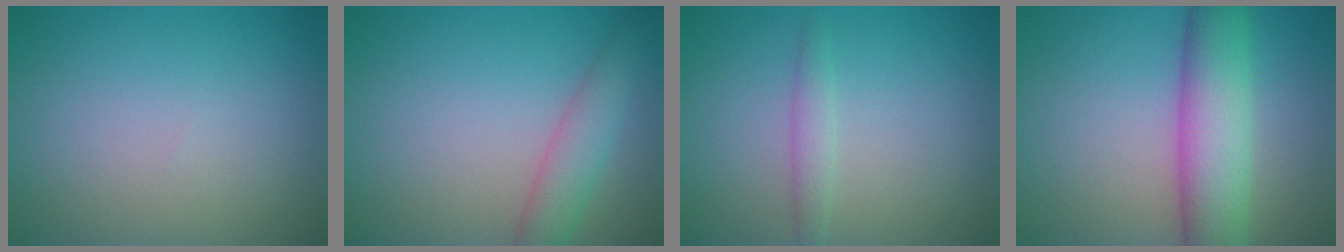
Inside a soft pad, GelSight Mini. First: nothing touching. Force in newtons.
{"total": 3.2, "press": 3.1, "slide": 0.3}
{"total": 1.4, "press": 1.4, "slide": 0.0}
{"total": 7.3, "press": 7.2, "slide": 0.5}